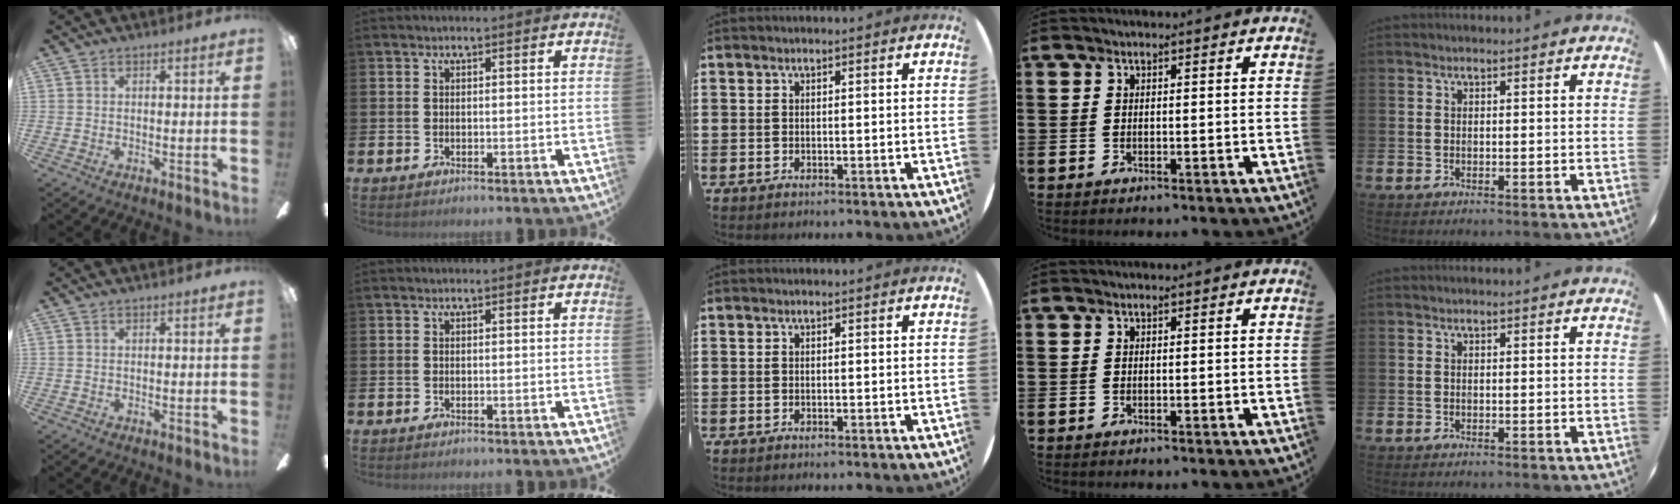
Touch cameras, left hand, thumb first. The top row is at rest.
{}